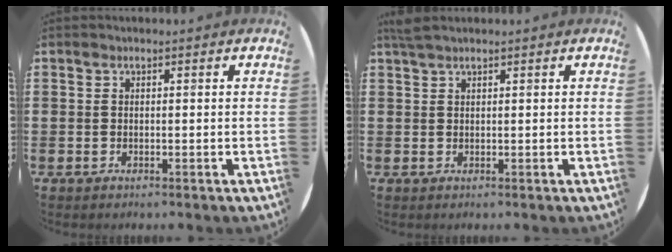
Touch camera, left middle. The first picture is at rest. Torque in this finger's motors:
{"motor_torque": [-0.44, -0.23, 0.06, 0.01]}